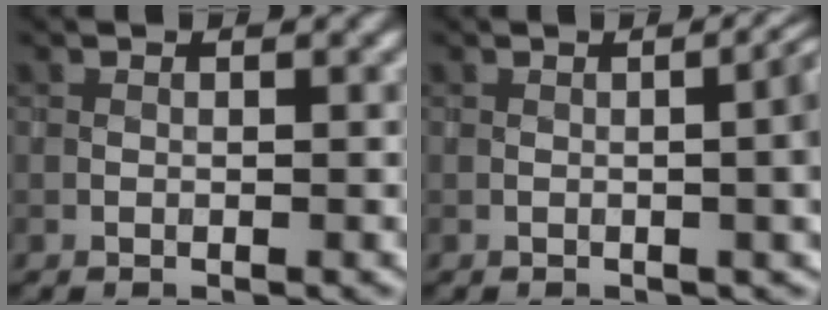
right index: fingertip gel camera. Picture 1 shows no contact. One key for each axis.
{"total": 6.1, "fx": -0.1, "fy": 2.5, "fz": 5.6, "tx": -0.044, "ty": 0.004, "tz": 0.001}